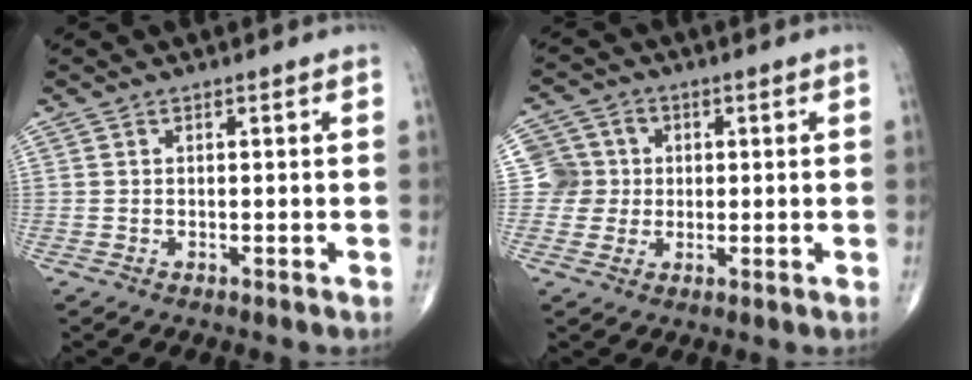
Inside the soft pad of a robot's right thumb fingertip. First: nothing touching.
{"total": 6.1, "force": [0.4, 6.1, 0.3], "torque": [0.029, 0.010, 0.000]}